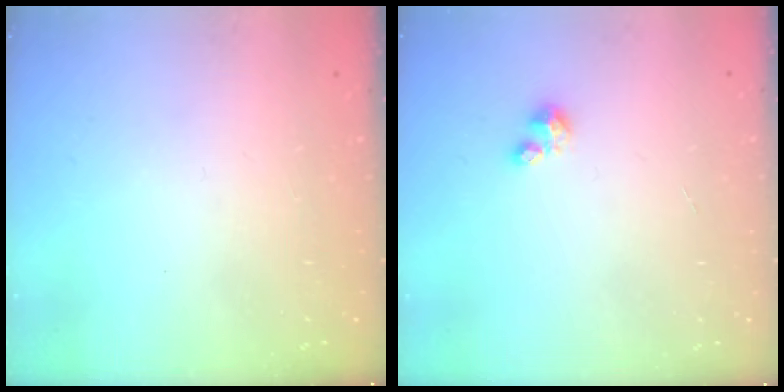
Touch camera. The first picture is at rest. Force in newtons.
{"total": 2.5, "press": 2.5, "slide": 0.3}